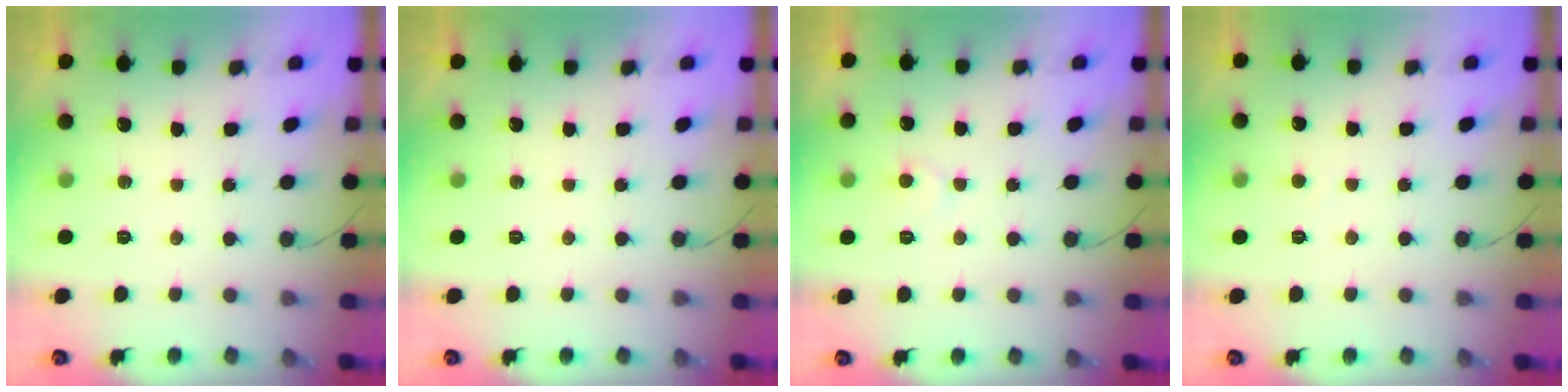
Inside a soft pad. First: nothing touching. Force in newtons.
{"total": 0.0}
{"total": 5.1, "press": 5.1, "slide": 0.4}
{"total": 2.0, "press": 2.0, "slide": 0.1}